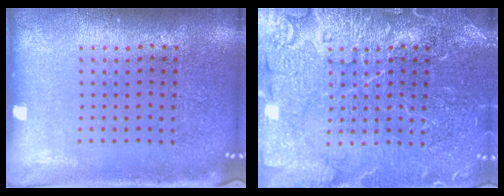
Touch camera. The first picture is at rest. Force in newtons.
{"total": 6.7, "press": 6.6, "slide": 1.0}